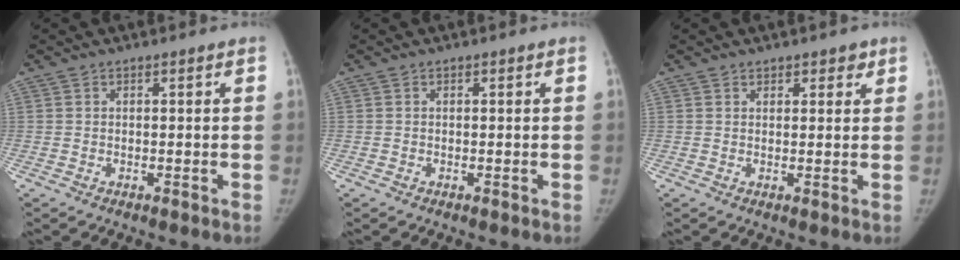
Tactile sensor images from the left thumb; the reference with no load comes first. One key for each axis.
{"total": 0.0}
{"total": 2.4, "fx": 1.6, "fy": 1.4, "fz": 0.9, "tx": 0.012, "ty": -0.008, "tz": 0.018}